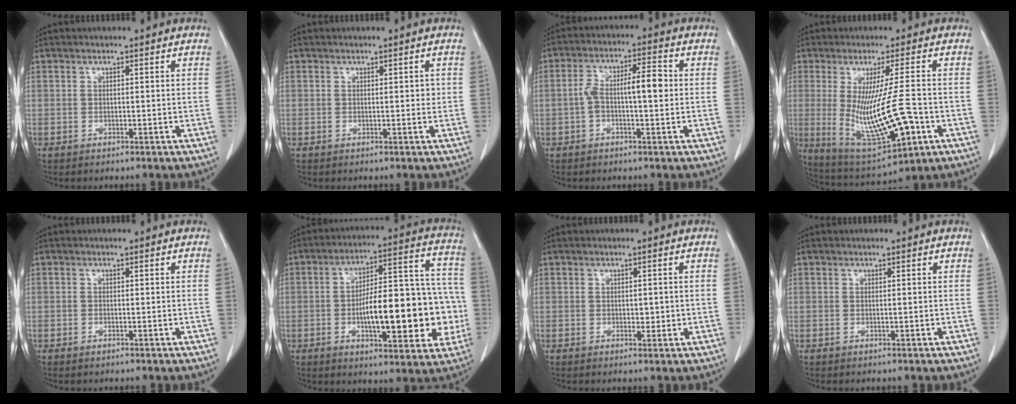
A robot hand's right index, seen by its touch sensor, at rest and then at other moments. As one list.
[{"total": 1.0, "force": [0.2, 0.7, 0.7], "torque": [-0.006, 0.005, 0.003]}, {"total": 7.3, "force": [-0.4, 1.9, 7.0], "torque": [-0.131, 0.028, -0.008]}, {"total": 14.7, "force": [-2.9, 2.1, 14.3], "torque": [-0.259, -0.034, -0.030]}, {"total": 0.6, "force": [-0.4, 0.2, 0.3], "torque": [-0.007, -0.001, -0.006]}, {"total": 19.5, "force": [-3.6, 6.6, 18.0], "torque": [-0.241, 0.039, -0.045]}, {"total": 1.6, "force": [0.0, 1.0, 1.3], "torque": [-0.016, 0.000, 0.003]}, {"total": 0.0}]